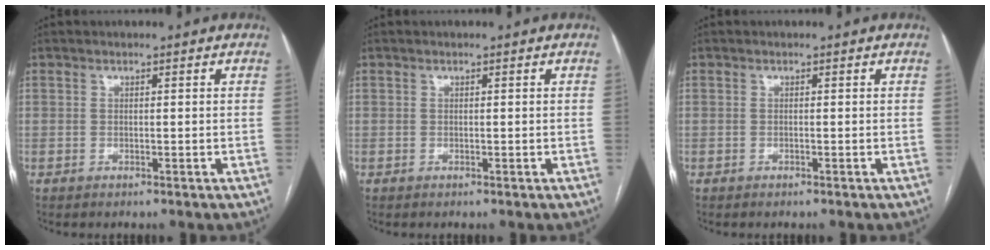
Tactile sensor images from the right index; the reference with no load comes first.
{"total": 0.0}
{"total": 0.0}